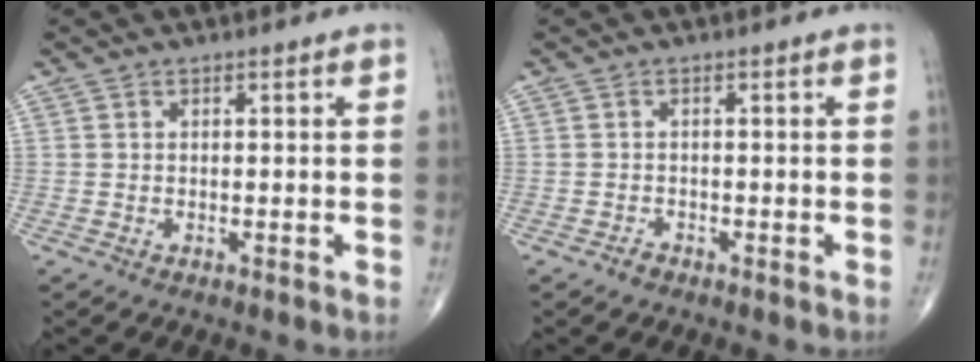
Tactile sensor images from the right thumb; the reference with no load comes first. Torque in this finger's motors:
{"motor_torque": [0.32, 0.00, -0.12, -0.05, 0.00]}